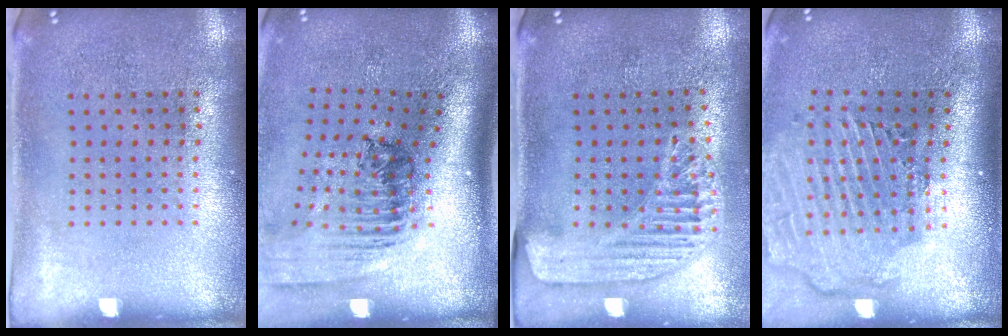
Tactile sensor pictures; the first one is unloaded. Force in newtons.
{"total": 2.4, "press": 1.7, "slide": 1.7}
{"total": 1.6, "press": 1.6, "slide": 0.4}
{"total": 2.9, "press": 2.4, "slide": 1.7}